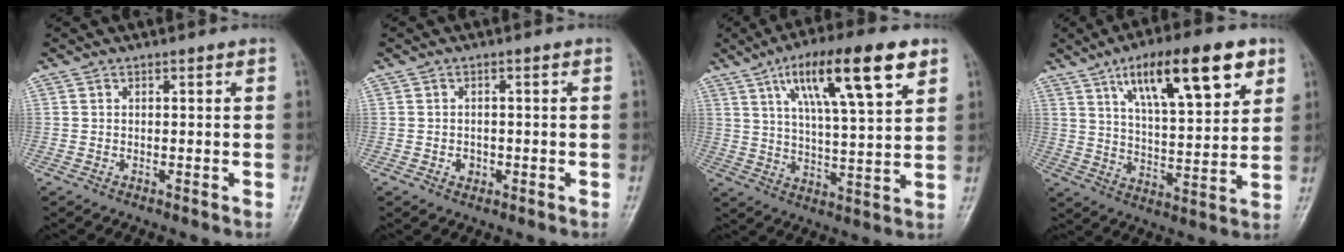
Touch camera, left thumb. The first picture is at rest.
{"total": 1.5, "force": [-0.6, 1.3, 0.5], "torque": [-0.001, 0.004, -0.007]}
{"total": 17.3, "force": [8.6, 4.2, 14.4], "torque": [-0.222, -0.018, 0.144]}
{"total": 18.1, "force": [9.4, 5.9, 14.3], "torque": [-0.197, -0.031, 0.152]}